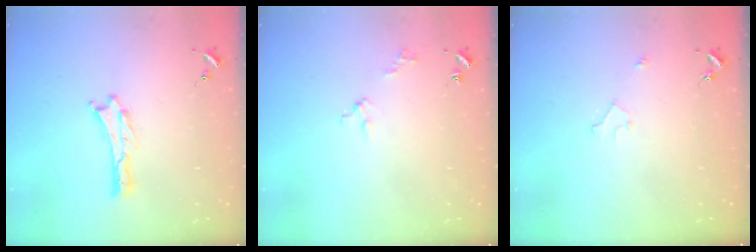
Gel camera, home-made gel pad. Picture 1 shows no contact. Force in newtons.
{"total": 2.1, "press": 2.1, "slide": 0.2}
{"total": 1.8, "press": 1.7, "slide": 0.2}